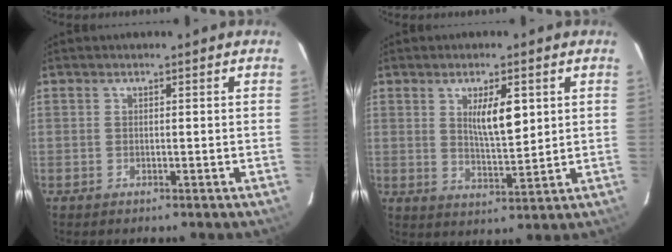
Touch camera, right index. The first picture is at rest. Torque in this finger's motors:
{"motor_torque": [0.24, 0.08, 0.15, 0.08]}